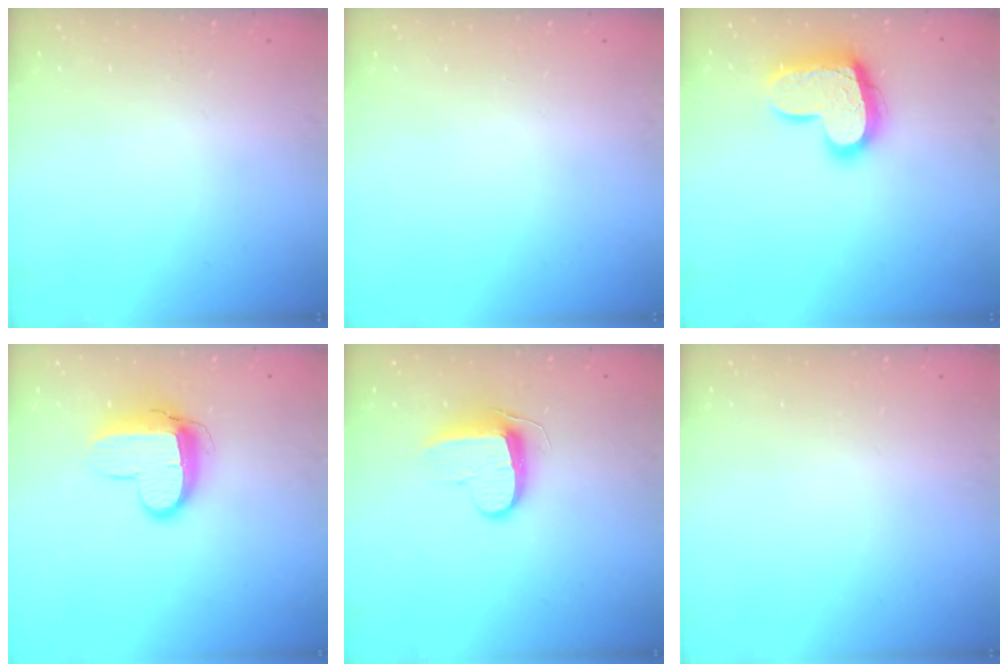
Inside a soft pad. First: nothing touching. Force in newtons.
{"total": 0.0}
{"total": 17.5, "press": 17.4, "slide": 1.3}
{"total": 11.4, "press": 11.3, "slide": 0.9}
{"total": 9.7, "press": 9.7, "slide": 0.4}
{"total": 0.0}